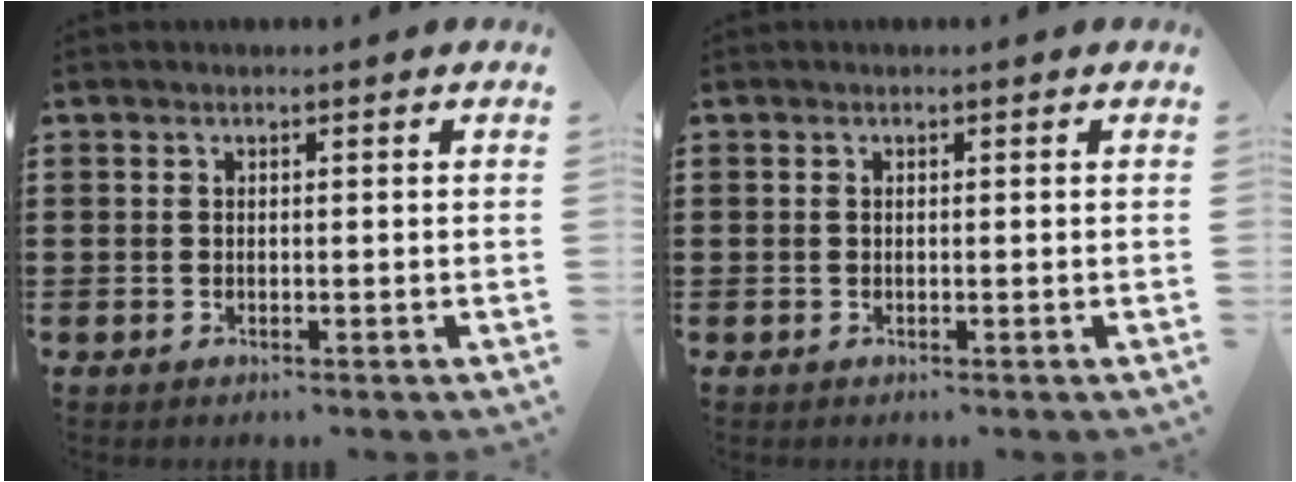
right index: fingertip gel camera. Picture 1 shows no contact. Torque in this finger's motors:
{"motor_torque": [-0.17, 0.19, -0.07, -0.01]}